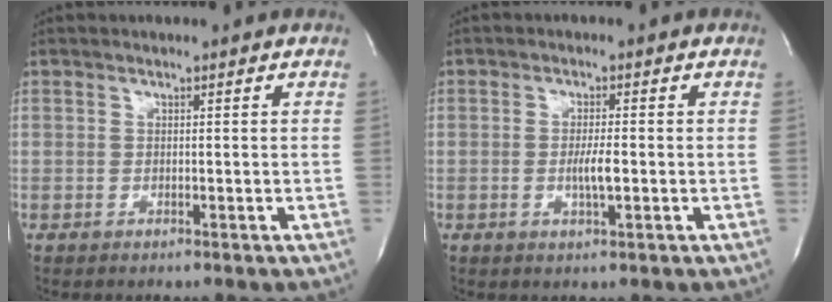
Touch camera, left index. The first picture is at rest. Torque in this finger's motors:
{"motor_torque": [0.02, 0.01, 0.06, 0.02]}